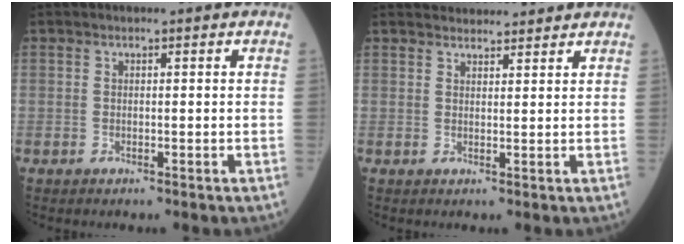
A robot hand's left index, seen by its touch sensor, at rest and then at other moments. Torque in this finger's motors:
{"motor_torque": [-0.10, -0.93, 0.03, -0.01]}